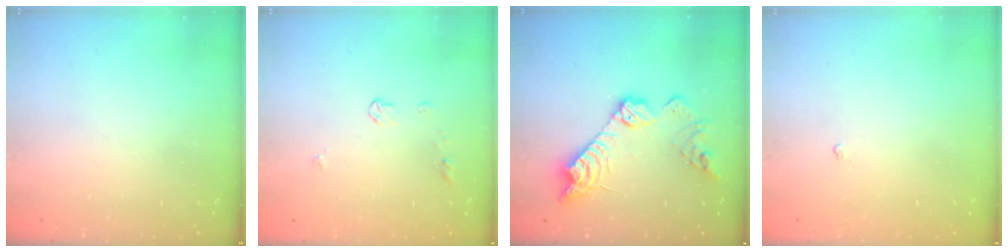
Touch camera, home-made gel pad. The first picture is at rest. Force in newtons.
{"total": 3.6, "press": 3.6, "slide": 0.6}
{"total": 15.8, "press": 15.8, "slide": 0.8}
{"total": 2.3, "press": 2.3, "slide": 0.3}